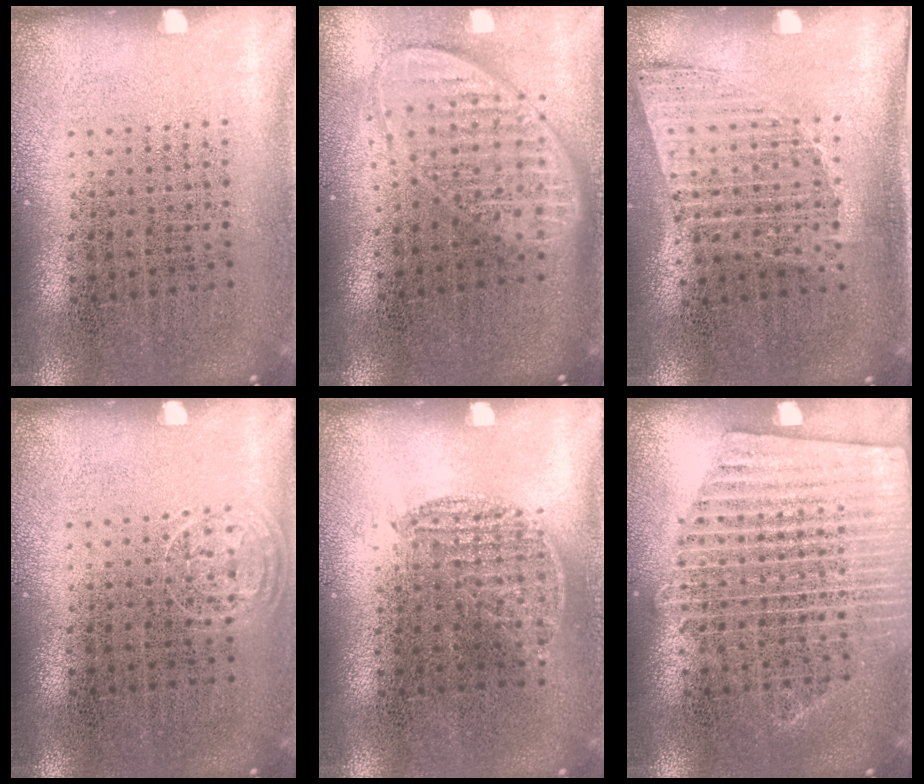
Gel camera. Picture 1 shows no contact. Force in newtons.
{"total": 1.9, "press": 1.5, "slide": 1.1}
{"total": 1.0, "press": 1.0, "slide": 0.4}
{"total": 0.8, "press": 0.6, "slide": 0.5}
{"total": 0.8, "press": 0.6, "slide": 0.5}
{"total": 1.7, "press": 1.6, "slide": 0.4}